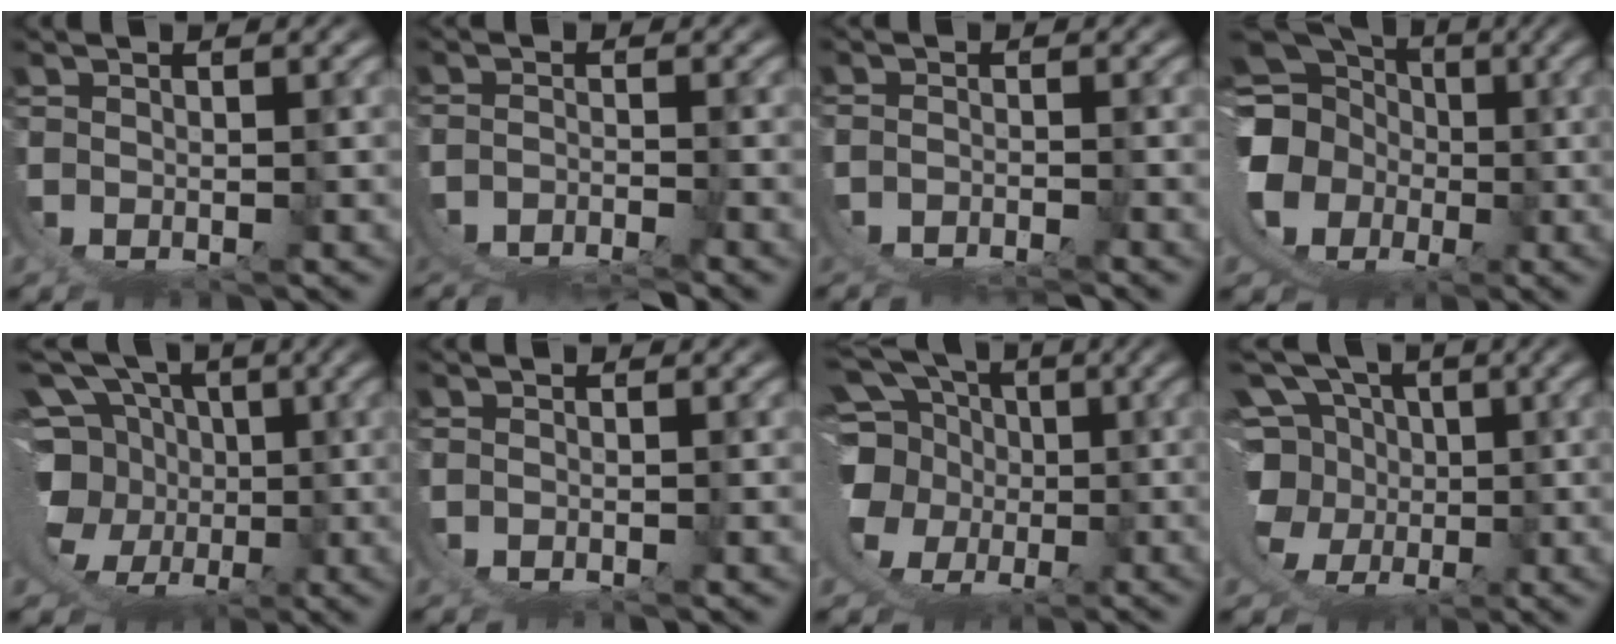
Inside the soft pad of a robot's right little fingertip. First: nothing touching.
{"total": 7.3, "force": [-5.5, 3.7, 3.2], "torque": [-0.061, -0.031, -0.079]}
{"total": 6.1, "force": [-4.8, 3.2, 2.1], "torque": [-0.048, -0.025, -0.071]}
{"total": 15.2, "force": [0.3, 13.2, 7.5], "torque": [-0.173, -0.036, -0.002]}
{"total": 12.4, "force": [1.1, 9.2, 8.2], "torque": [-0.142, -0.035, 0.021]}
{"total": 1.6, "force": [-1.6, -0.1, 0.3], "torque": [-0.002, -0.004, -0.022]}
{"total": 13.9, "force": [1.0, 12.0, 7.0], "torque": [-0.145, -0.037, 0.006]}
{"total": 11.1, "force": [1.2, 8.6, 6.9], "torque": [-0.121, -0.034, 0.022]}